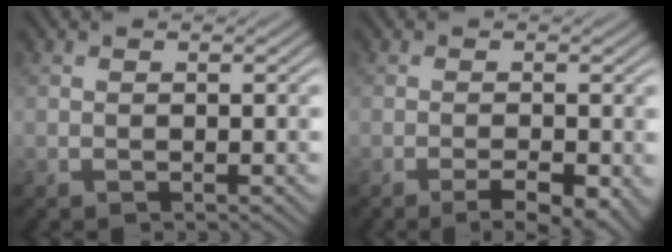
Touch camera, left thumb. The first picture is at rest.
{"total": 4.2, "force": [-2.3, 0.9, 3.4], "torque": [-0.050, 0.002, -0.030]}